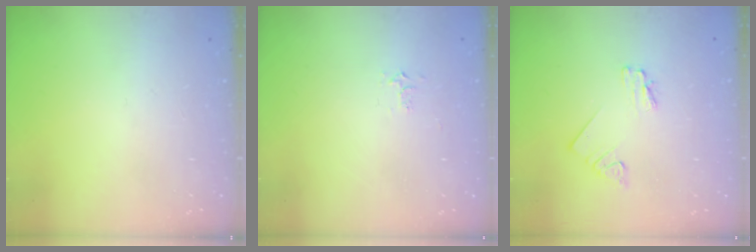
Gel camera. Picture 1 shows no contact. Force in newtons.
{"total": 5.2, "press": 5.2, "slide": 0.6}
{"total": 1.7, "press": 1.7, "slide": 0.1}